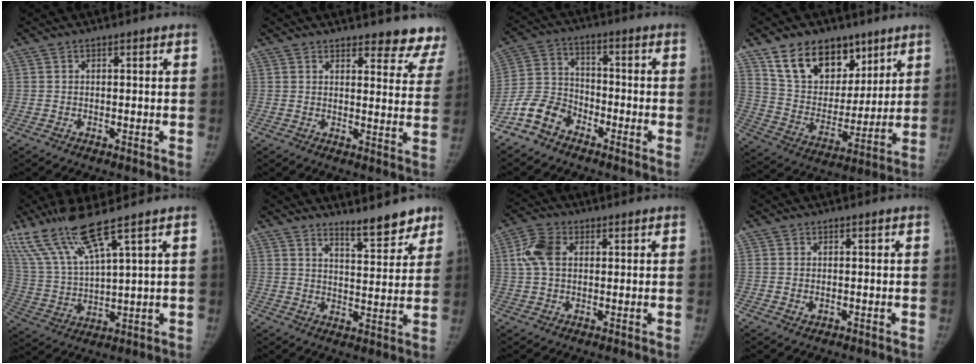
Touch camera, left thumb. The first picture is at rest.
{"total": 10.4, "force": [9.7, 3.1, 1.9], "torque": [0.028, -0.063, 0.084]}
{"total": 8.1, "force": [-5.6, 5.2, 2.5], "torque": [-0.044, 0.041, -0.123]}
{"total": 18.0, "force": [11.1, 11.5, 8.2], "torque": [-0.089, -0.053, 0.200]}
{"total": 13.4, "force": [9.4, 1.1, 9.5], "torque": [-0.211, -0.042, 0.201]}
{"total": 8.3, "force": [6.9, 2.4, 4.0], "torque": [-0.028, -0.053, 0.104]}
{"total": 6.5, "force": [1.5, 4.3, 4.6], "torque": [-0.099, 0.013, 0.028]}
{"total": 1.3, "force": [-0.2, 1.0, 0.8], "torque": [-0.013, 0.000, -0.002]}